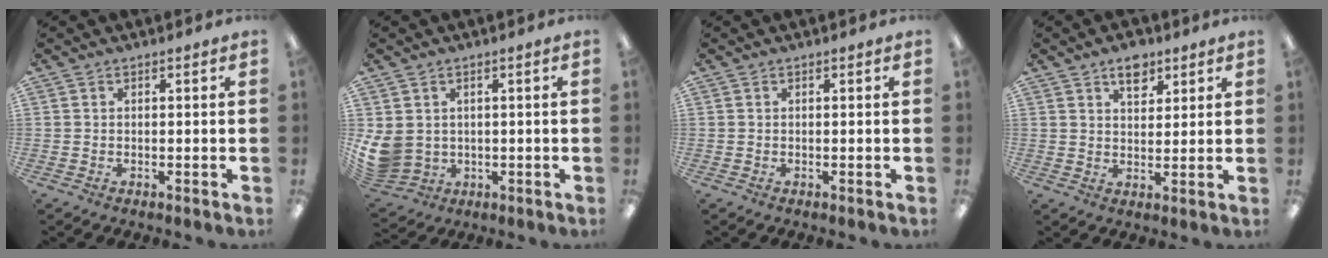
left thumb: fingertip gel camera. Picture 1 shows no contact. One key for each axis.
{"total": 6.8, "fx": 1.0, "fy": 6.1, "fz": 2.8, "tx": -0.079, "ty": -0.004, "tz": 0.023}
{"total": 0.0}
{"total": 6.0, "fx": 4.1, "fy": 3.3, "fz": 3.1, "tx": -0.030, "ty": -0.017, "tz": 0.066}